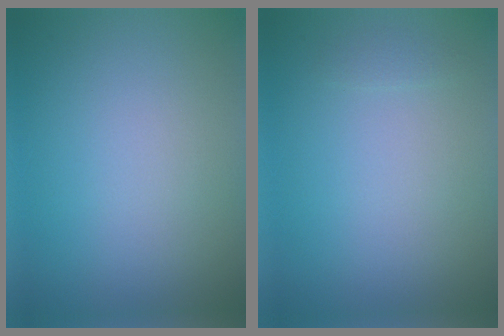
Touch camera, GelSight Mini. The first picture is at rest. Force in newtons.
{"total": 0.6, "press": 0.6, "slide": 0.0}